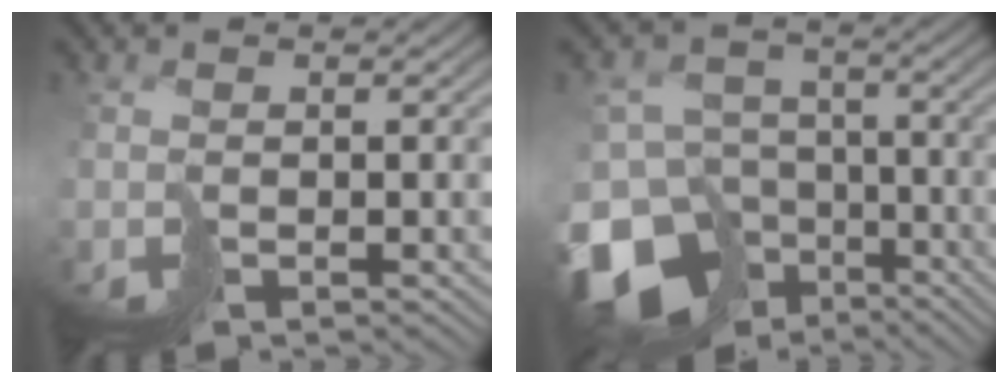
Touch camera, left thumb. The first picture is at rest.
{"total": 17.8, "force": [-10.5, 12.4, 7.2], "torque": [-0.201, -0.046, -0.155]}